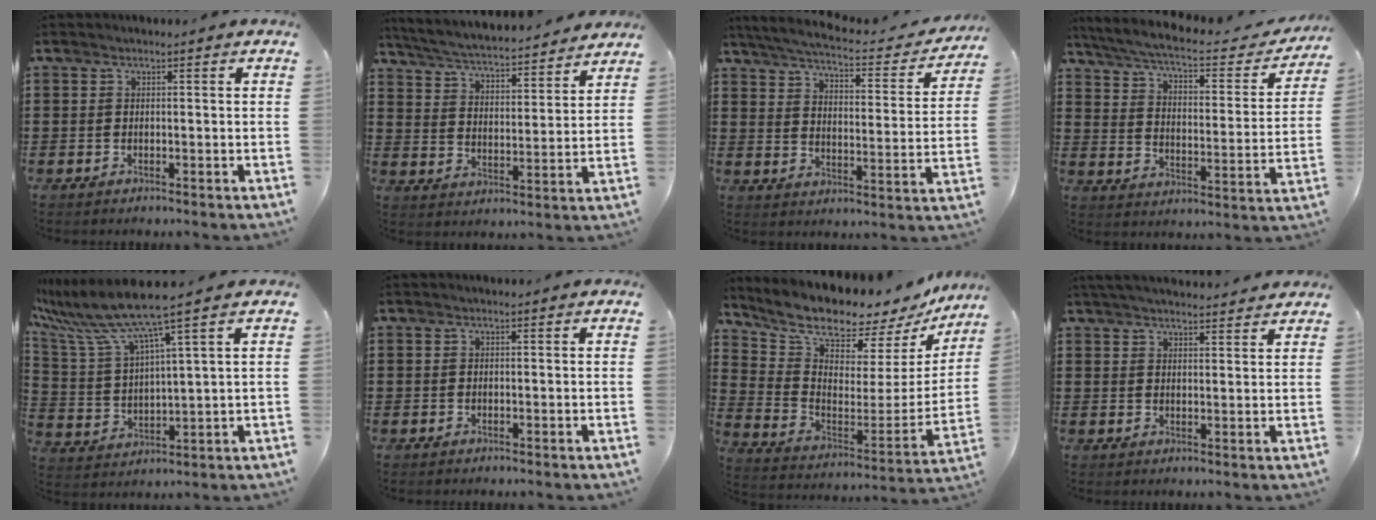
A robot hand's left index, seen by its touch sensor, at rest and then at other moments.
{"total": 4.1, "force": [4.0, -0.2, 0.9], "torque": [-0.040, -0.033, 0.061]}
{"total": 4.4, "force": [4.0, 0.0, 1.8], "torque": [-0.058, -0.030, 0.060]}
{"total": 5.1, "force": [4.4, 0.4, 2.5], "torque": [-0.071, -0.031, 0.068]}
{"total": 8.6, "force": [7.0, -0.3, 5.0], "torque": [-0.136, -0.046, 0.113]}
{"total": 0.0}
{"total": 8.3, "force": [7.8, 1.6, 2.4], "torque": [-0.078, -0.078, 0.129]}
{"total": 3.3, "force": [3.3, 0.1, 0.6], "torque": [-0.021, -0.007, 0.061]}